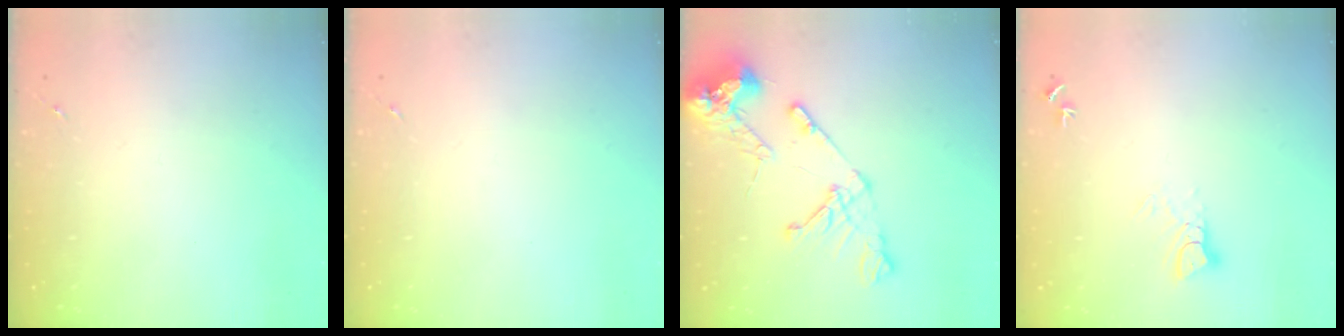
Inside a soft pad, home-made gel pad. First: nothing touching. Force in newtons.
{"total": 0.0}
{"total": 14.1, "press": 14.0, "slide": 1.9}
{"total": 4.6, "press": 4.5, "slide": 0.5}